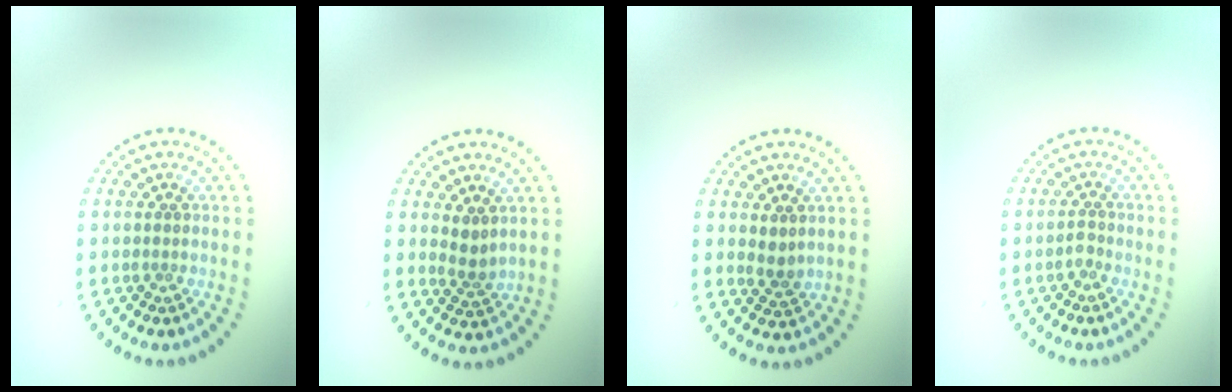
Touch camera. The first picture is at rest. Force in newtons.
{"total": 1.6, "press": 1.3, "slide": 0.9}
{"total": 1.3, "press": 1.2, "slide": 0.6}
{"total": 0.9, "press": 0.7, "slide": 0.5}